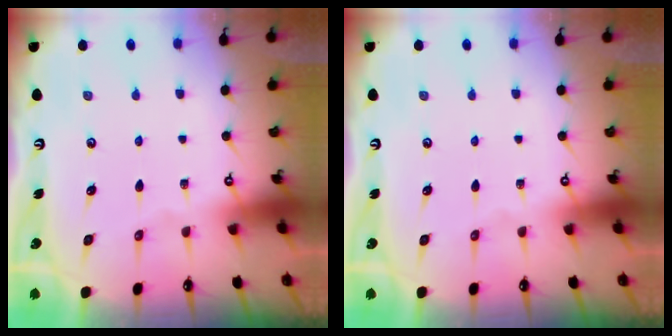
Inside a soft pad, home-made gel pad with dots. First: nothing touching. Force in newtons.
{"total": 0.0}